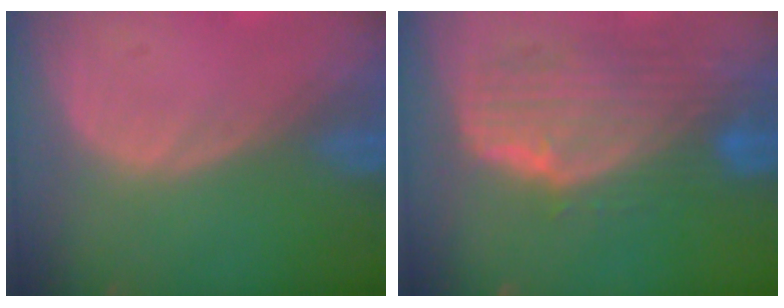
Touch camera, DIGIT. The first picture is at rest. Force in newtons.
{"total": 10.0, "press": 8.9, "slide": 4.6}